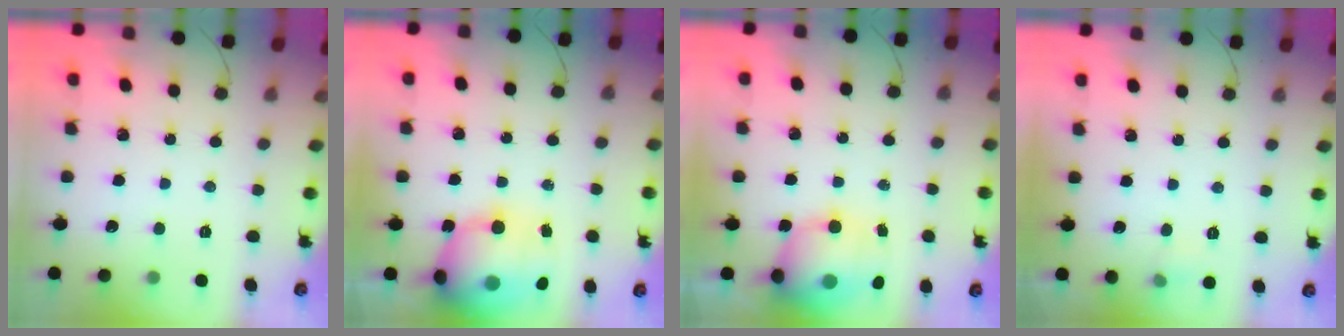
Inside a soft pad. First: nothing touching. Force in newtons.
{"total": 20.7, "press": 20.1, "slide": 5.1}
{"total": 14.6, "press": 14.2, "slide": 3.4}
{"total": 4.0, "press": 3.8, "slide": 1.2}